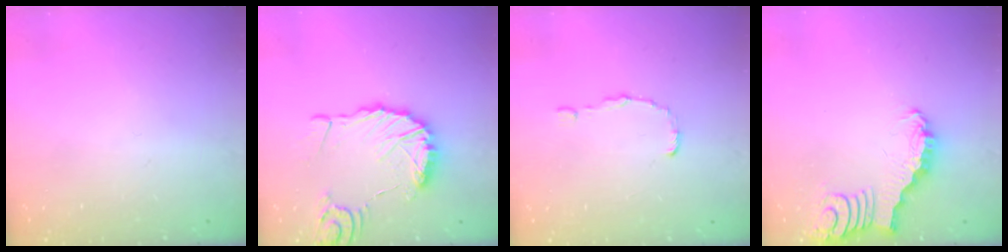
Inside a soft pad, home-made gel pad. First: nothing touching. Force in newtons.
{"total": 12.8, "press": 12.7, "slide": 1.7}
{"total": 0.0}
{"total": 2.2, "press": 2.2, "slide": 0.0}